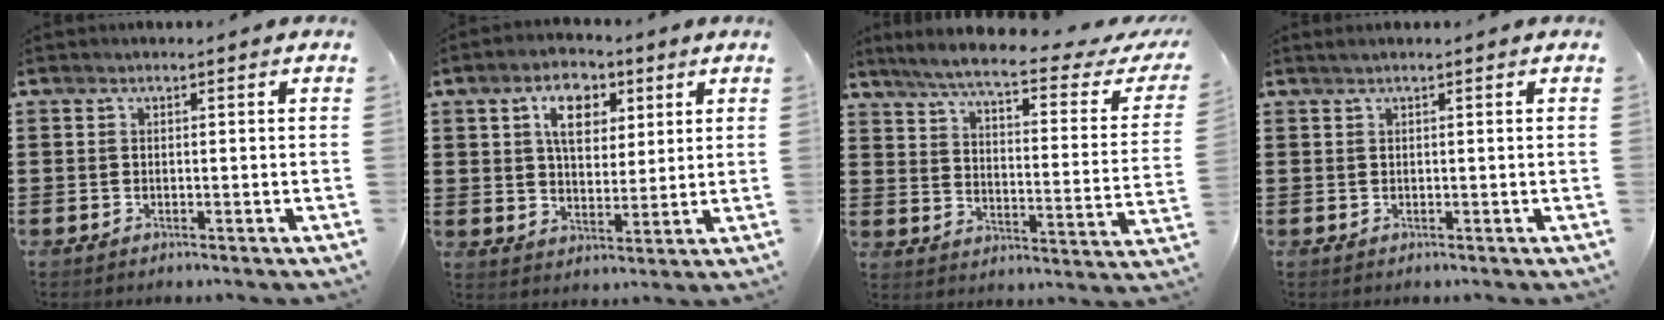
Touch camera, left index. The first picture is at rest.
{"total": 7.2, "force": [3.5, 4.2, 4.7], "torque": [-0.080, 0.002, 0.056]}
{"total": 6.8, "force": [5.3, -0.3, 4.2], "torque": [-0.104, -0.036, 0.085]}
{"total": 0.7, "force": [0.5, -0.1, 0.5], "torque": [-0.008, 0.000, 0.009]}